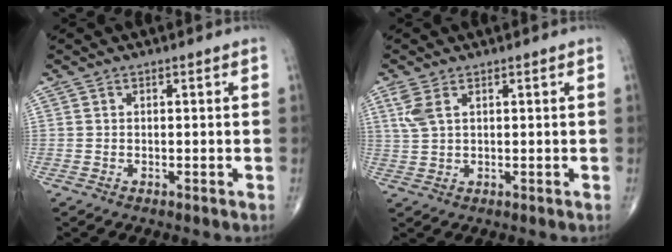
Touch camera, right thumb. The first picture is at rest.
{"total": 3.6, "force": [1.7, 1.6, 2.8], "torque": [-0.072, 0.007, 0.042]}